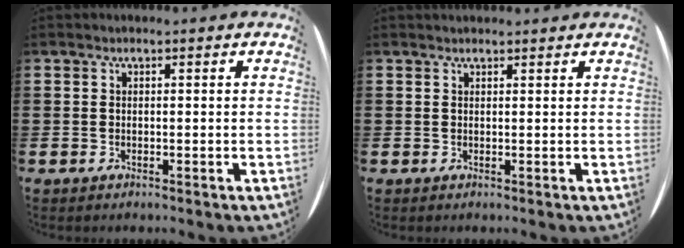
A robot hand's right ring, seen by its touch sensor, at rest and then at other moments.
{"total": 0.7, "force": [0.7, 0.0, -0.1], "torque": [0.002, 0.003, 0.013]}